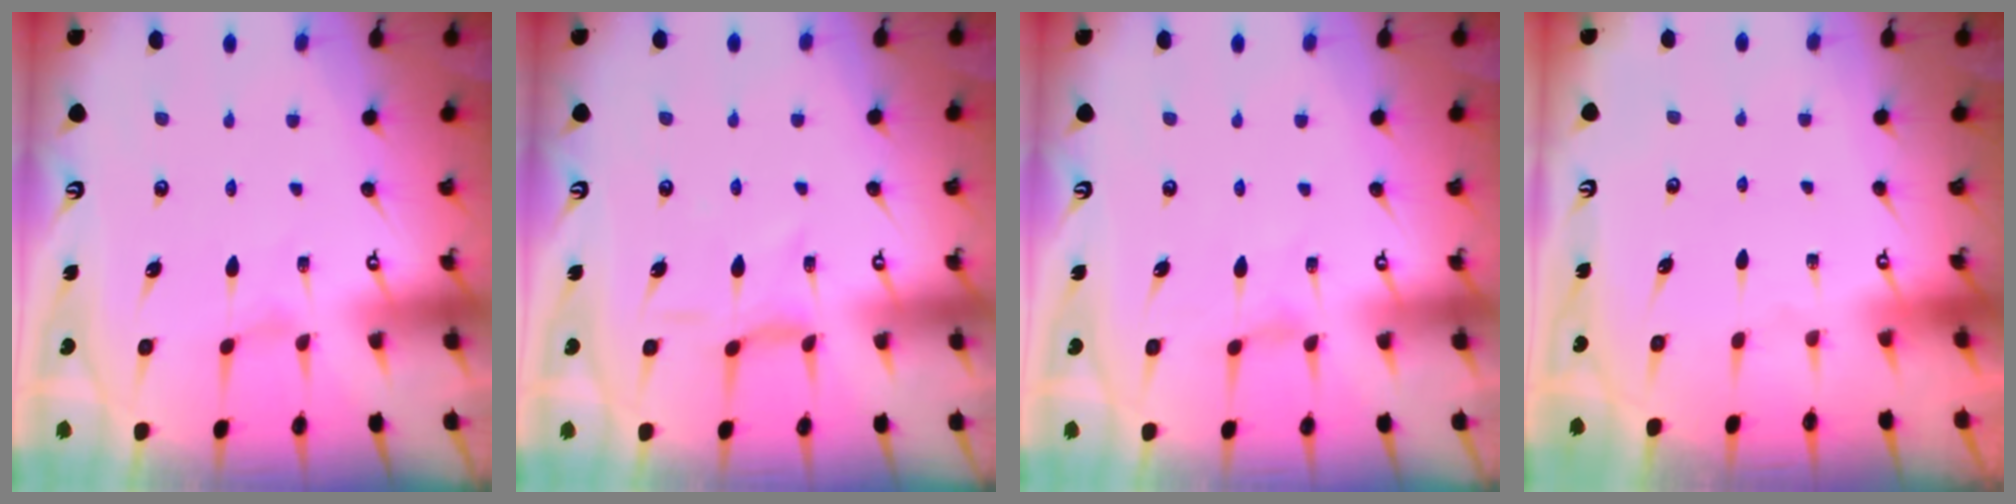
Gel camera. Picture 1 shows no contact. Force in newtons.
{"total": 1.9, "press": 1.9, "slide": 0.4}
{"total": 0.0}
{"total": 0.0}